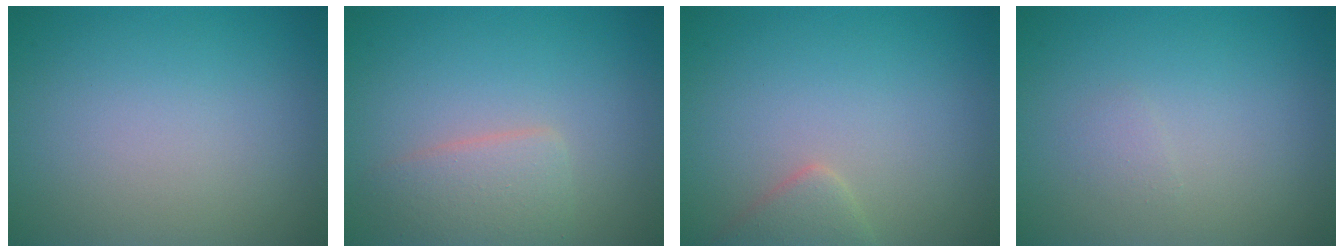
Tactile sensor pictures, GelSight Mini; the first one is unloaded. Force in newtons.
{"total": 2.8, "press": 2.8, "slide": 0.1}
{"total": 1.9, "press": 1.9, "slide": 0.1}
{"total": 0.6, "press": 0.6, "slide": 0.1}